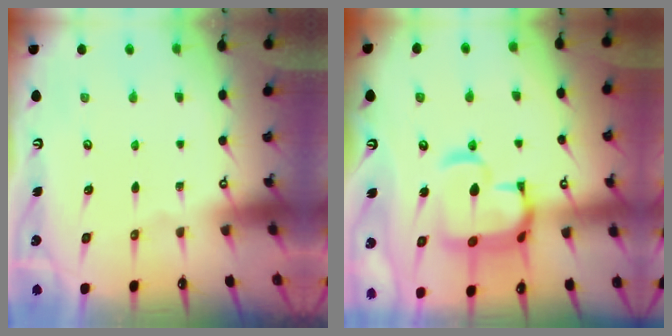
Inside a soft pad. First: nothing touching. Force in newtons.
{"total": 12.7, "press": 12.6, "slide": 1.6}